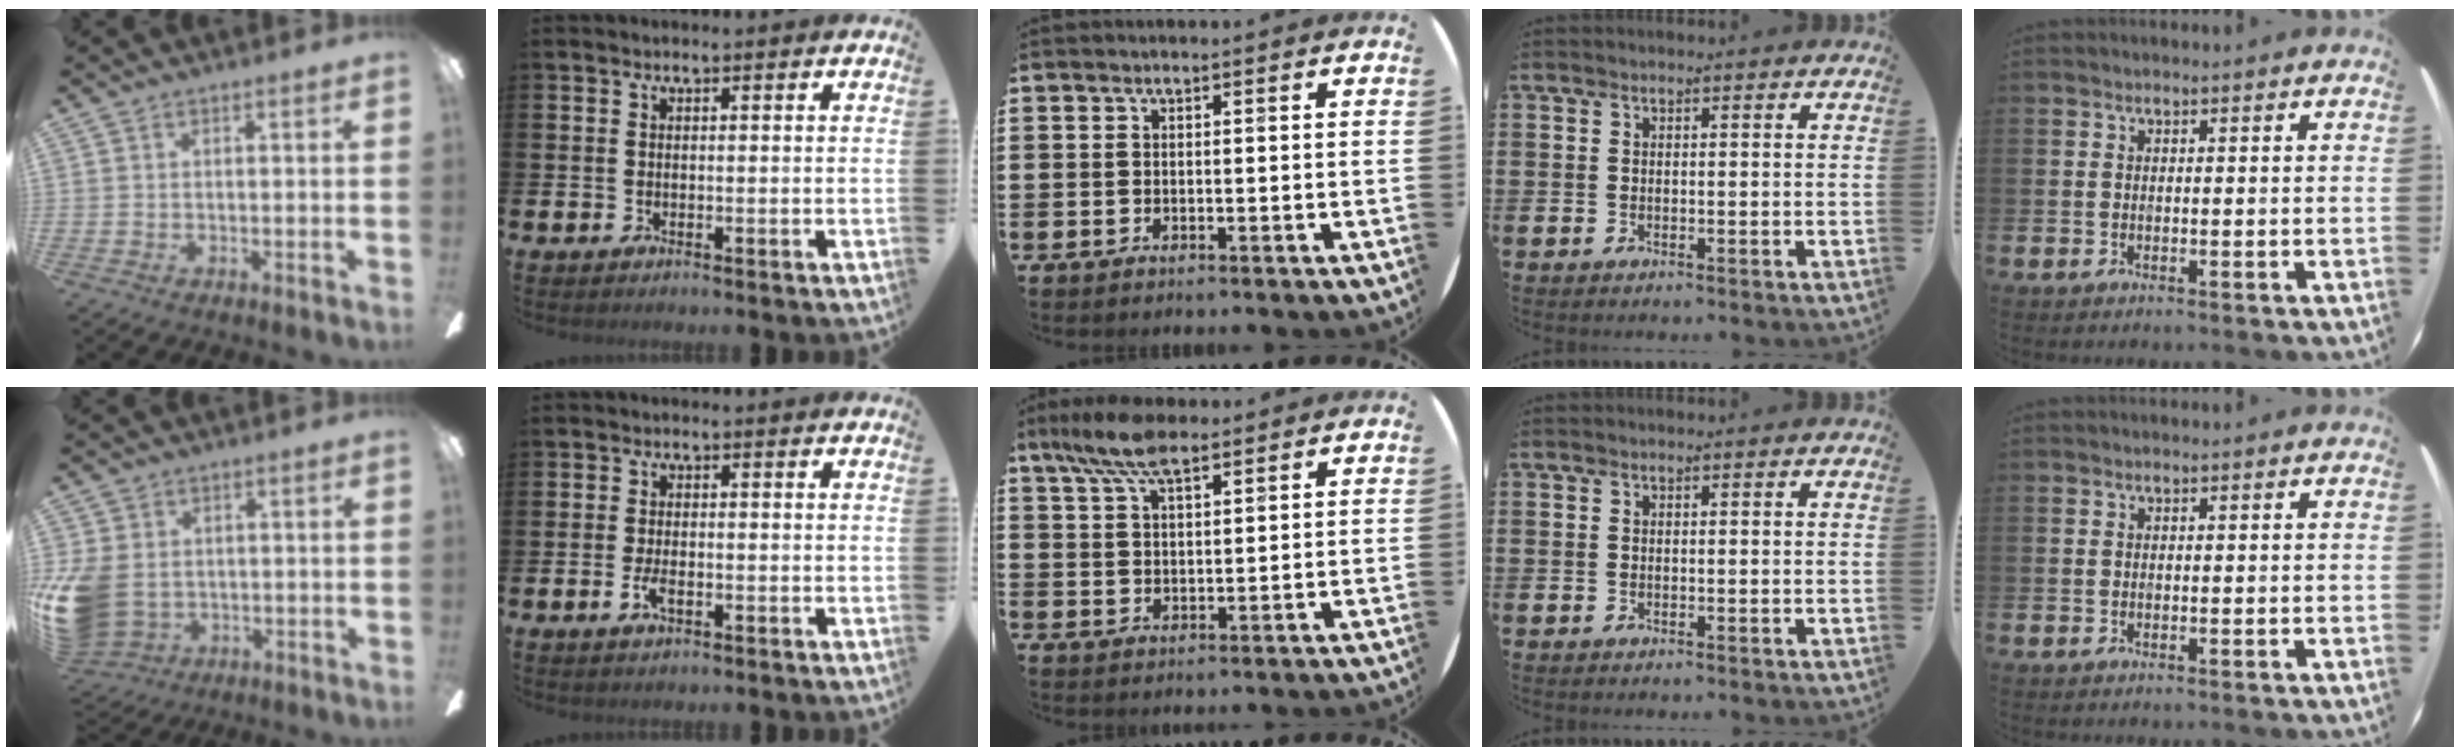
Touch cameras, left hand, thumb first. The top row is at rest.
{"thumb": {"total": 13.1, "force": [-0.6, 10.5, 7.8], "torque": [-0.184, 0.006, -0.005]}, "index": {"total": 2.5, "force": [-0.7, 1.1, 2.2], "torque": [-0.041, 0.002, -0.014]}, "middle": {"total": 7.7, "force": [5.6, 2.6, 4.6], "torque": [-0.103, -0.004, 0.103]}}